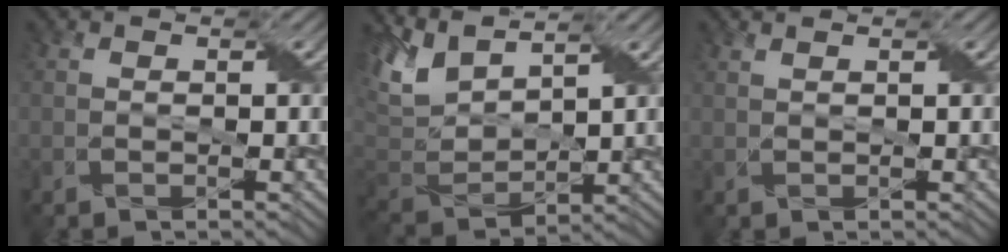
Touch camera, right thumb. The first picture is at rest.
{"total": 7.7, "force": [5.3, 2.9, 4.8], "torque": [-0.132, 0.010, 0.104]}
{"total": 0.7, "force": [0.6, -0.1, 0.3], "torque": [-0.013, 0.004, 0.010]}